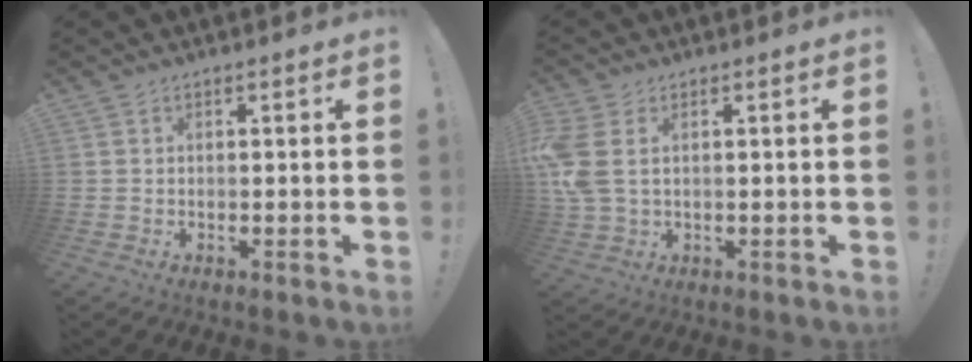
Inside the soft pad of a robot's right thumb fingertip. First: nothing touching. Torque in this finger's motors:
{"motor_torque": [0.26, 0.24, 1.10, -0.07, 0.27]}